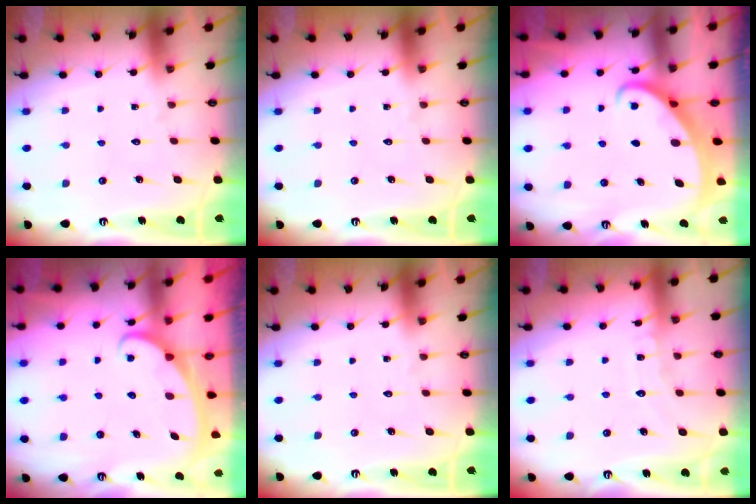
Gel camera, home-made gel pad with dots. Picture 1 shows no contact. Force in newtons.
{"total": 0.0}
{"total": 2.5, "press": 2.5, "slide": 0.3}
{"total": 2.5, "press": 2.5, "slide": 0.4}
{"total": 0.0}
{"total": 6.4, "press": 6.3, "slide": 0.6}